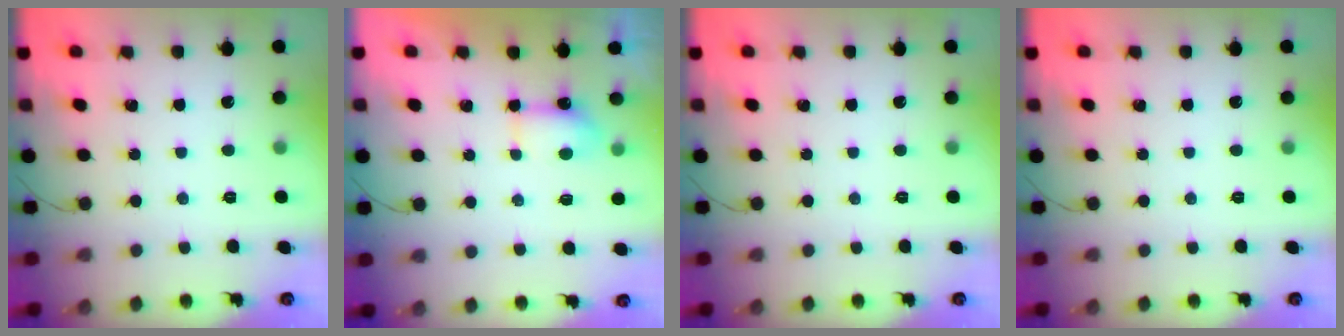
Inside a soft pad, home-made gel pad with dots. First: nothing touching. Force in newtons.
{"total": 4.2, "press": 4.0, "slide": 1.0}
{"total": 0.0}
{"total": 0.0}